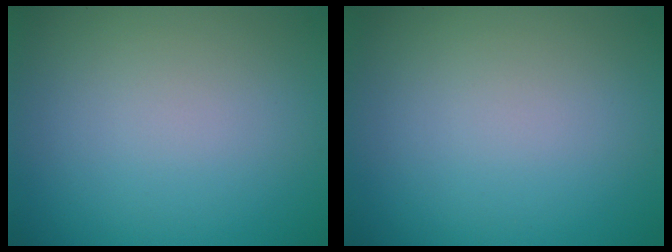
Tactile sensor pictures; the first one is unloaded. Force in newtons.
{"total": 0.0}